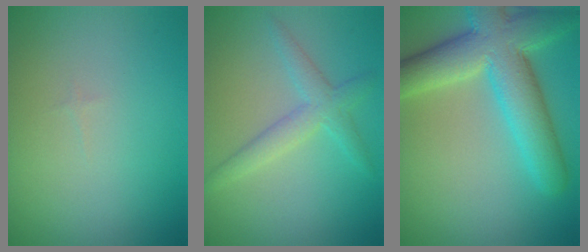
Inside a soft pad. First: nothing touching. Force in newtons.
{"total": 2.9, "press": 2.9, "slide": 0.1}
{"total": 9.0, "press": 9.0, "slide": 0.4}